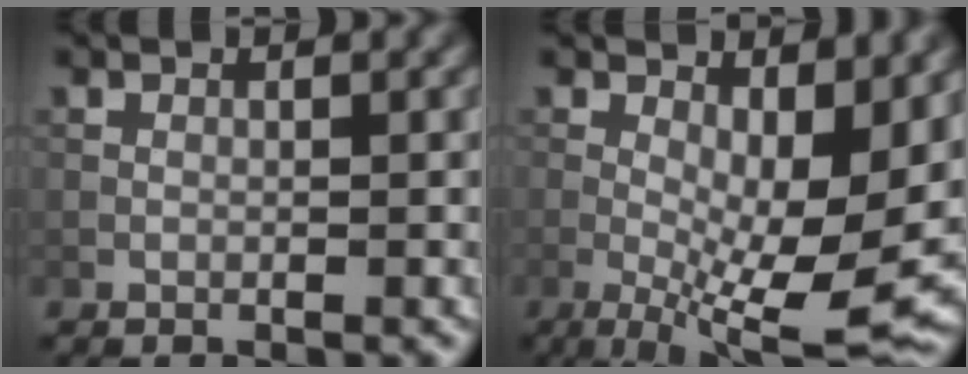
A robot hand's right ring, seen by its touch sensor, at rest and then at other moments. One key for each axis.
{"total": 11.5, "fx": -1.2, "fy": 3.9, "fz": 10.8, "tx": -0.167, "ty": -0.005, "tz": -0.017}